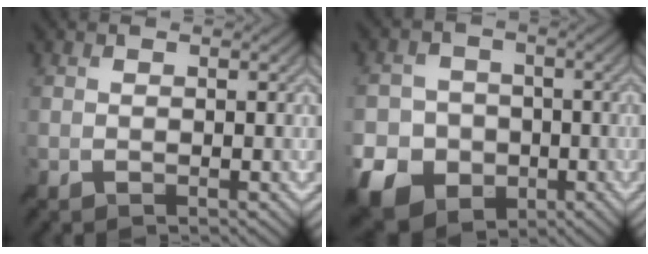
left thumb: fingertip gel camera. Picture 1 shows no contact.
{"total": 11.3, "force": [-4.7, 9.4, 4.2], "torque": [-0.120, -0.050, -0.105]}